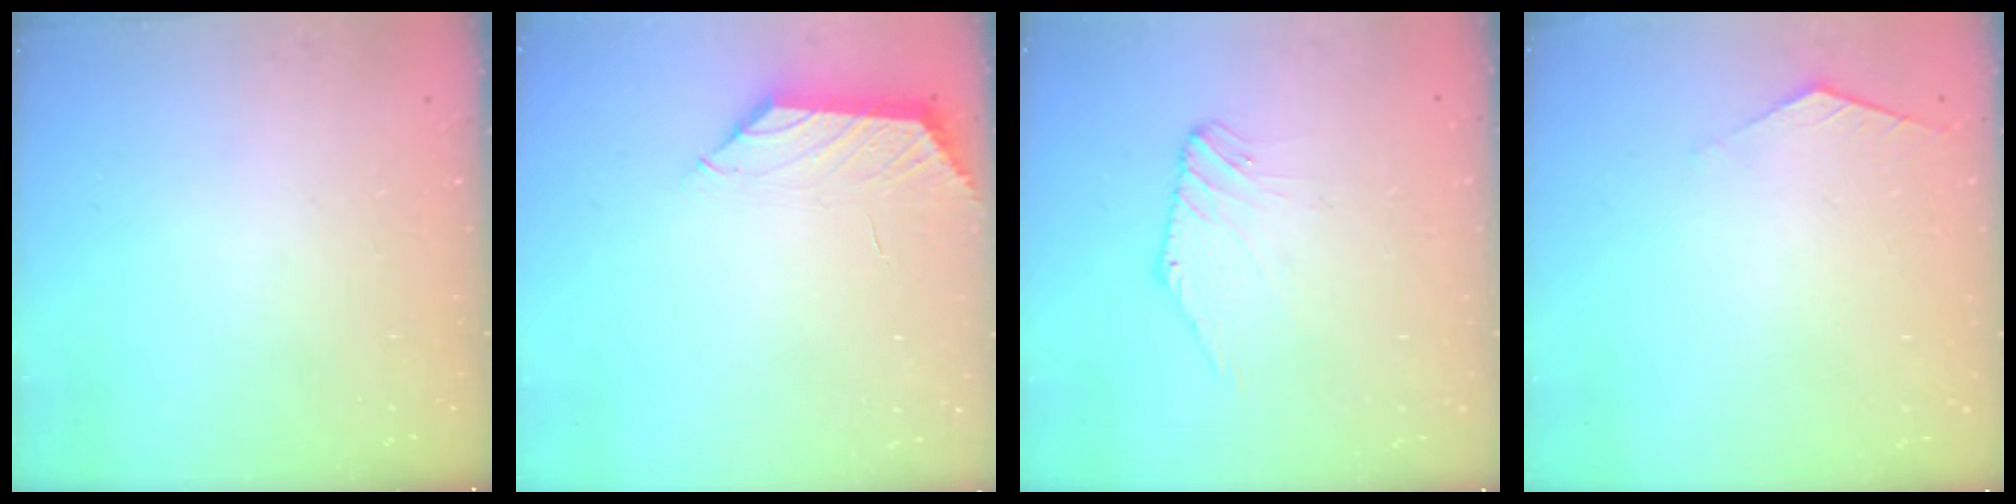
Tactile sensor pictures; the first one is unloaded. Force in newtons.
{"total": 0.9, "press": 0.7, "slide": 0.5}
{"total": 1.7, "press": 1.7, "slide": 0.4}
{"total": 1.4, "press": 1.4, "slide": 0.3}